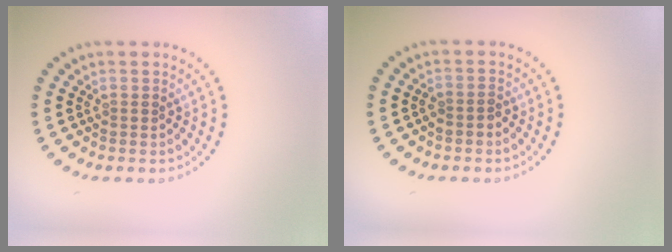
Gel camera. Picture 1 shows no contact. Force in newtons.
{"total": 1.1, "press": 1.0, "slide": 0.5}